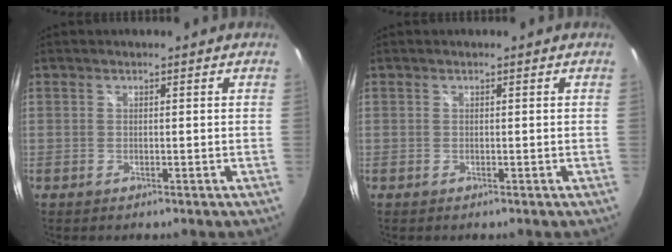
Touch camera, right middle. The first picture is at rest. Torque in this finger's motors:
{"motor_torque": [0.00, 0.00, 0.00, -0.01]}